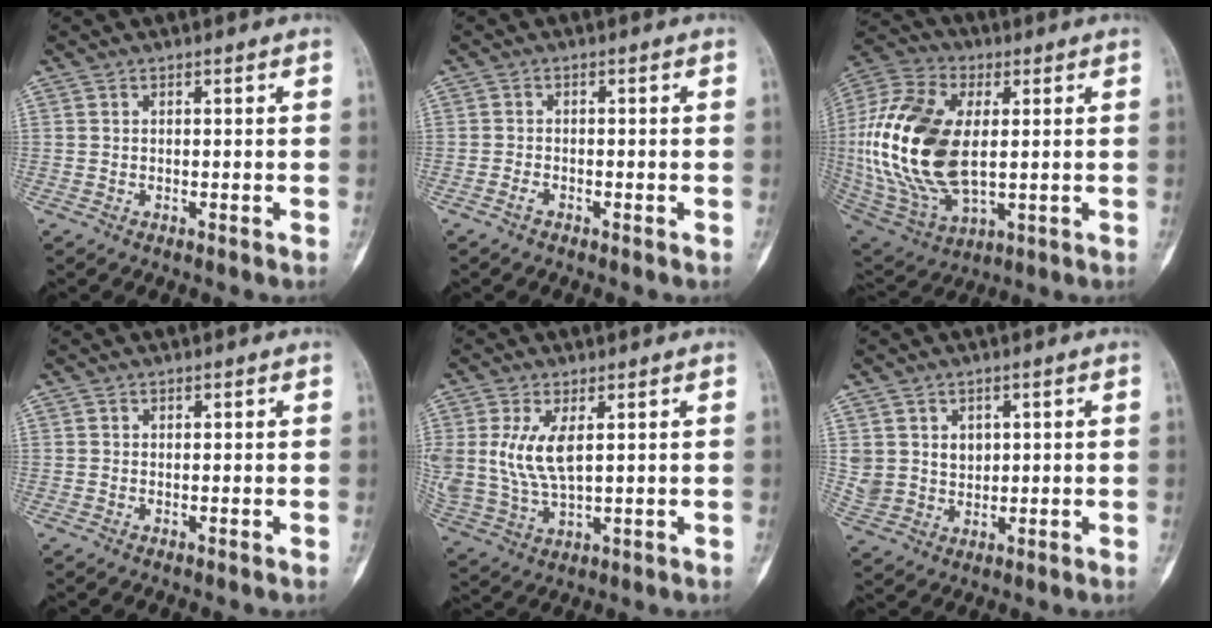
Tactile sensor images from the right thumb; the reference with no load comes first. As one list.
[{"total": 1.2, "force": [-0.8, 0.6, 0.5], "torque": [-0.008, 0.004, -0.019]}, {"total": 24.3, "force": [1.5, 13.7, 20.1], "torque": [-0.425, -0.010, 0.033]}, {"total": 0.0}, {"total": 9.9, "force": [2.5, 4.6, 8.4], "torque": [-0.187, -0.010, 0.062]}, {"total": 6.5, "force": [1.9, 5.6, 2.9], "torque": [-0.030, -0.012, 0.049]}]